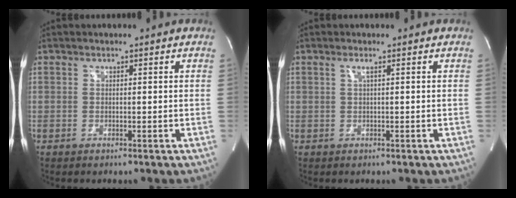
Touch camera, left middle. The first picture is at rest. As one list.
[{"total": 0.8, "force": [0.3, -0.2, 0.7], "torque": [-0.022, 0.004, 0.009]}]